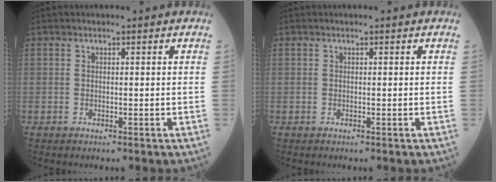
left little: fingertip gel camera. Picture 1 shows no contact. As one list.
[{"total": 0.0}]